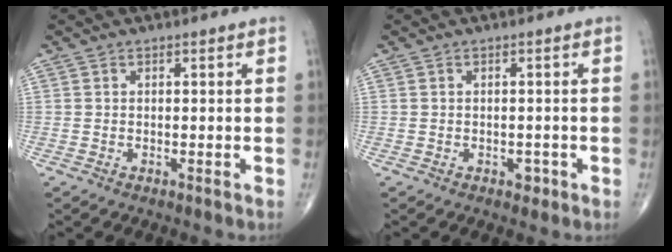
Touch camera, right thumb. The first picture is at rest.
{"total": 1.6, "force": [-0.7, 1.1, 0.8], "torque": [-0.005, 0.002, -0.007]}